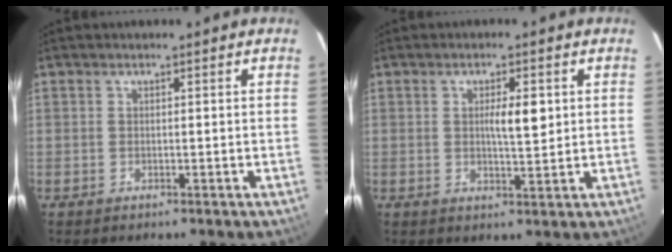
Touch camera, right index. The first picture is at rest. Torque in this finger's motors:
{"motor_torque": [0.45, 0.15, 0.22, 0.07]}